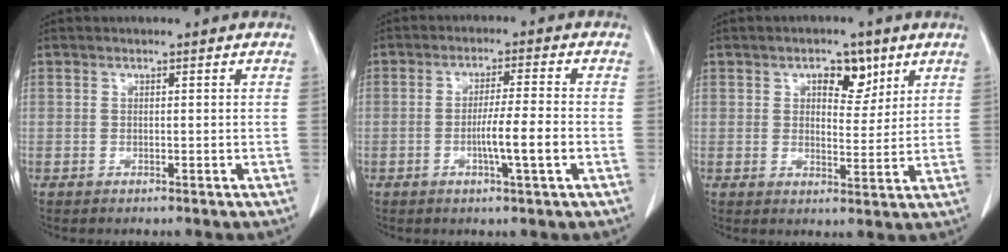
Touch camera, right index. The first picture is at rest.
{"total": 6.0, "force": [-1.7, -0.5, 5.8], "torque": [-0.097, -0.004, -0.028]}
{"total": 5.5, "force": [3.0, 2.9, 3.6], "torque": [-0.047, 0.006, 0.043]}